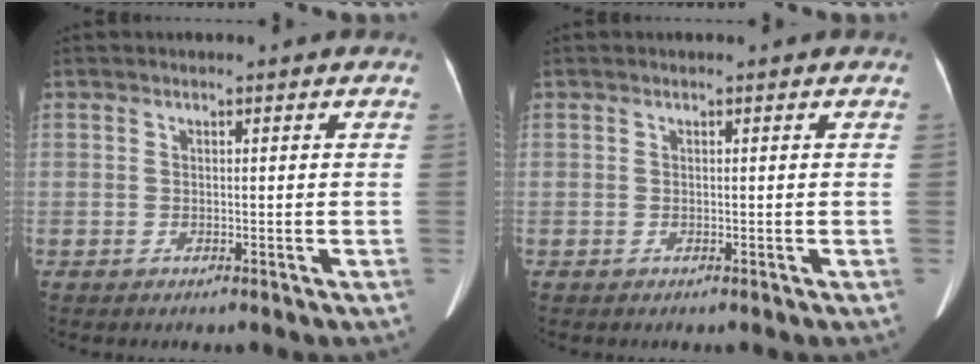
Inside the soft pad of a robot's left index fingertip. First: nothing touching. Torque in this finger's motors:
{"motor_torque": [0.03, 0.01, 0.01, 0.00]}